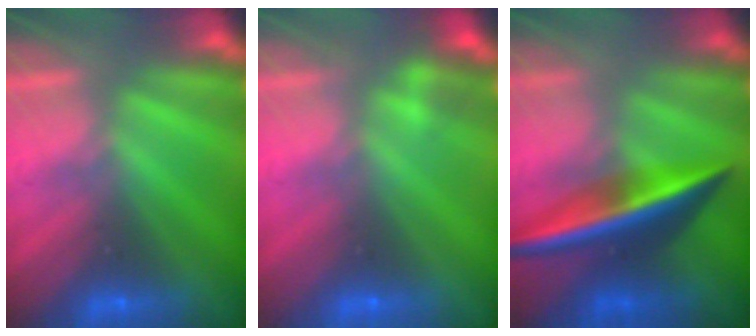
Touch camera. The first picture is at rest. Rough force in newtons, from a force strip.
{"total": 2.2}
{"total": 2.5}